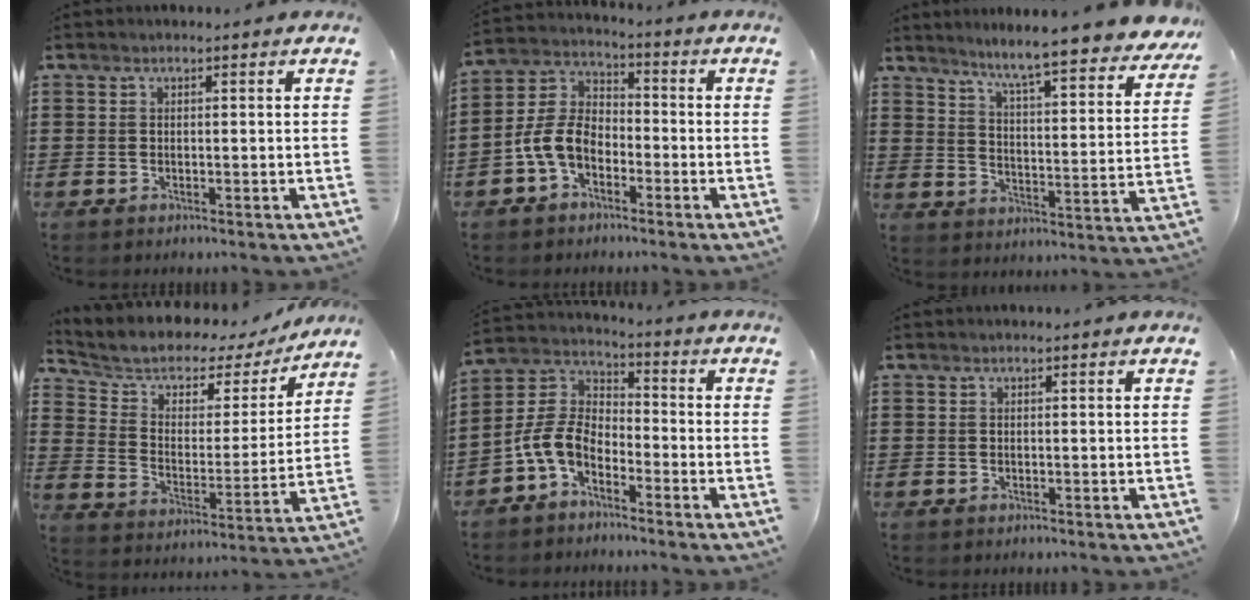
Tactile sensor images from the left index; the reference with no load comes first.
{"total": 6.7, "force": [-3.3, 4.2, 4.1], "torque": [-0.120, -0.003, -0.076]}
{"total": 6.9, "force": [6.2, -0.8, 3.0], "torque": [-0.078, -0.055, 0.096]}
{"total": 5.1, "force": [4.1, 2.6, 1.5], "torque": [-0.060, -0.030, 0.065]}
{"total": 7.2, "force": [-4.3, 3.9, 4.2], "torque": [-0.125, -0.008, -0.096]}
{"total": 0.0}